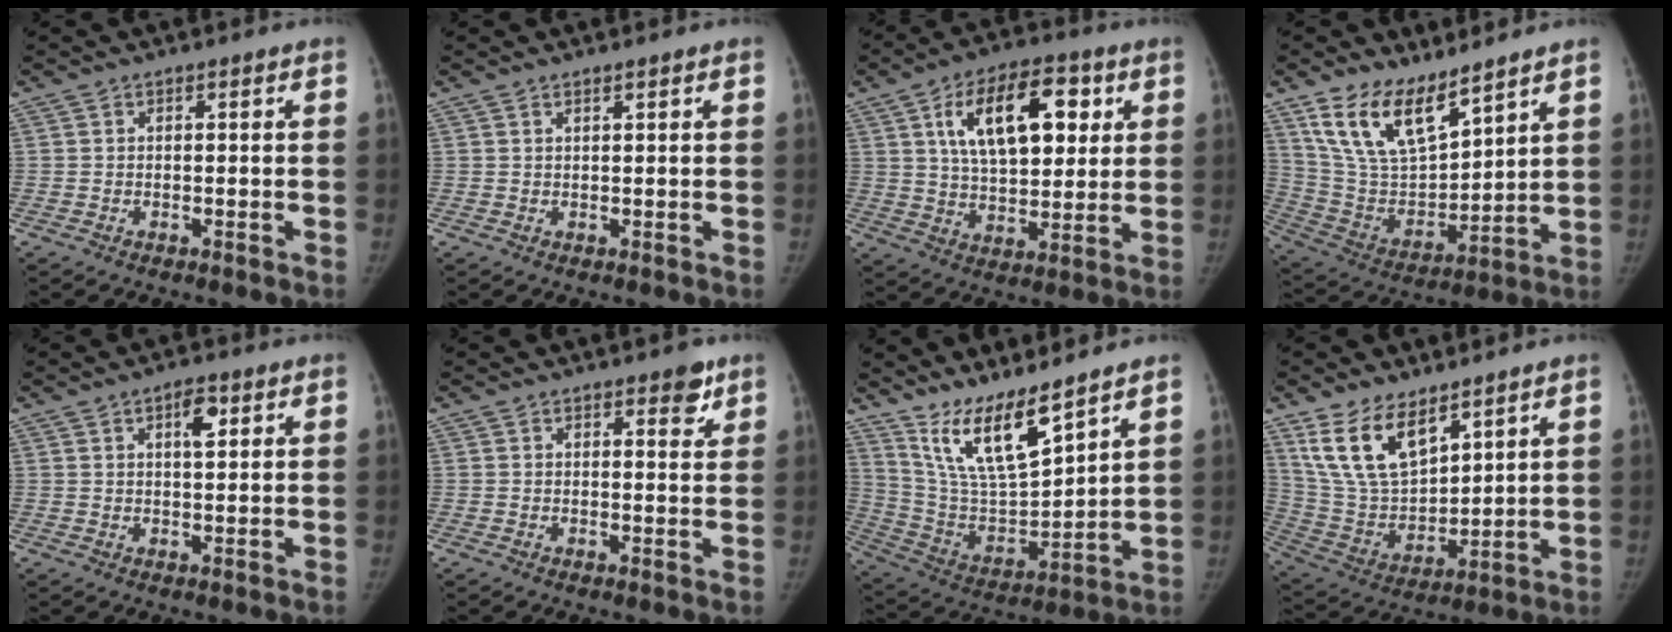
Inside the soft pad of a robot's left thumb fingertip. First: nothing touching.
{"total": 0.7, "force": [0.6, 0.1, 0.3], "torque": [-0.006, -0.004, 0.012]}
{"total": 17.4, "force": [6.0, 9.2, 13.5], "torque": [-0.179, -0.010, 0.101]}
{"total": 15.5, "force": [10.8, 6.5, 9.0], "torque": [-0.136, -0.060, 0.225]}
{"total": 4.0, "force": [1.8, 1.7, 3.2], "torque": [-0.042, -0.005, 0.027]}
{"total": 3.4, "force": [2.2, 1.5, 2.1], "torque": [-0.009, -0.011, 0.026]}
{"total": 14.5, "force": [10.7, 3.4, 9.1], "torque": [-0.147, -0.069, 0.220]}
{"total": 14.9, "force": [9.3, 7.5, 8.8], "torque": [-0.138, -0.045, 0.200]}